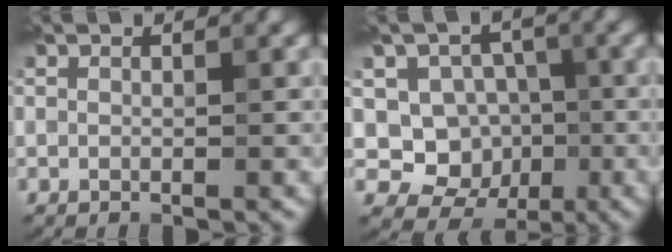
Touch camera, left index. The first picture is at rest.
{"total": 6.9, "force": [-0.7, 6.3, 2.9], "torque": [-0.034, -0.001, -0.029]}